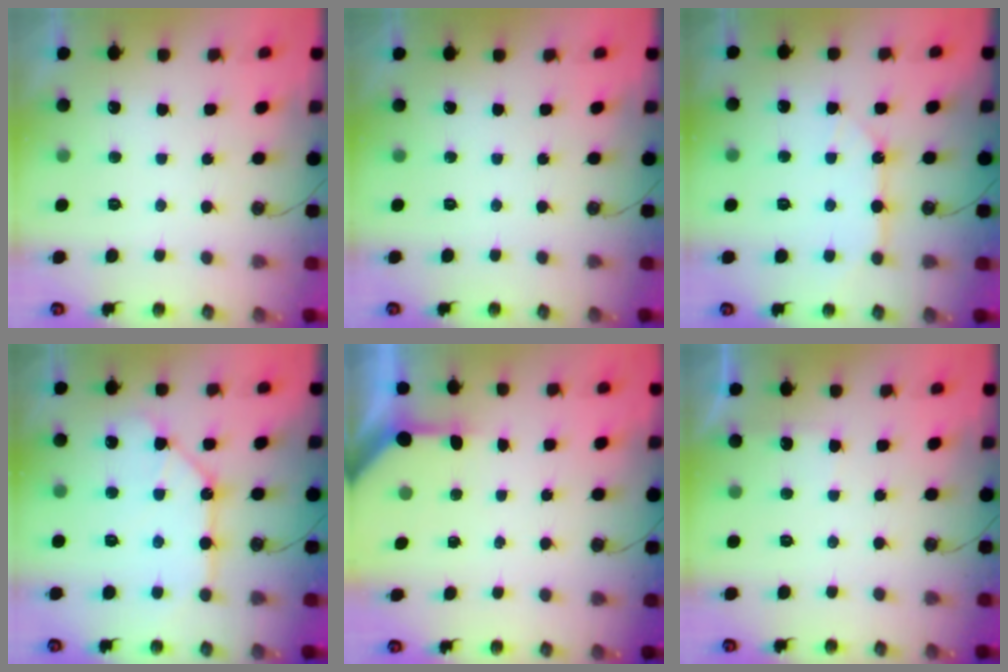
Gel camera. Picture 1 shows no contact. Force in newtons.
{"total": 0.0}
{"total": 9.0, "press": 8.9, "slide": 1.1}
{"total": 9.9, "press": 9.9, "slide": 1.1}
{"total": 3.4, "press": 3.4, "slide": 0.4}
{"total": 2.4, "press": 2.3, "slide": 0.4}